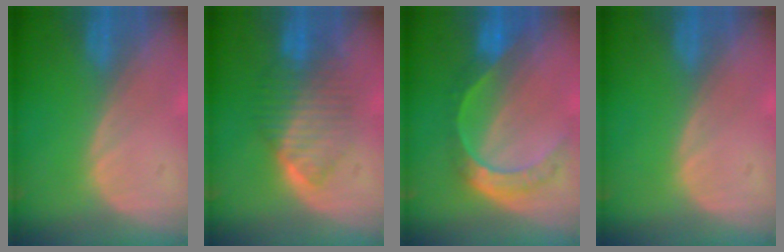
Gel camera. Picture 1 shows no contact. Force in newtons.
{"total": 6.6, "press": 6.6, "slide": 0.2}
{"total": 7.9, "press": 6.5, "slide": 4.4}
{"total": 0.0}